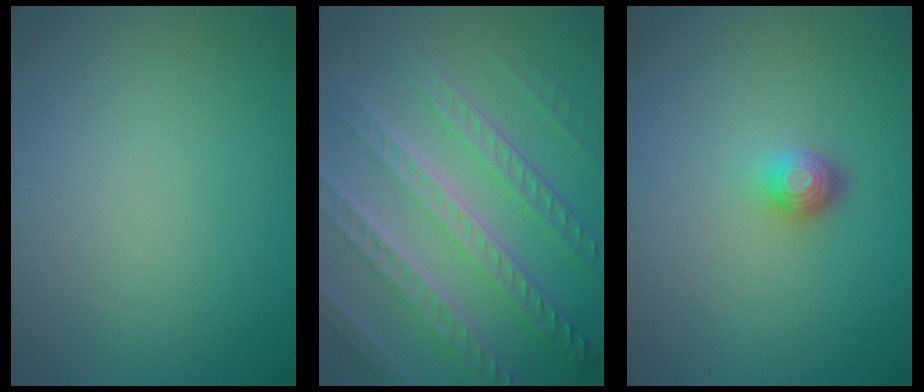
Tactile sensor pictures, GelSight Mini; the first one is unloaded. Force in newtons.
{"total": 8.8, "press": 6.3, "slide": 6.2}
{"total": 2.0, "press": 1.5, "slide": 1.4}